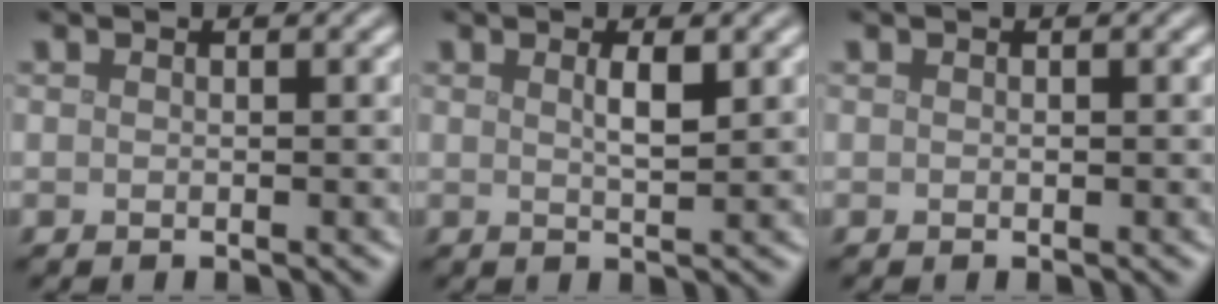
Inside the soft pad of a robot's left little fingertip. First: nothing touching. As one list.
[{"total": 1.9, "force": [0.8, 0.4, 1.7], "torque": [-0.028, 0.000, 0.011]}, {"total": 0.0}]